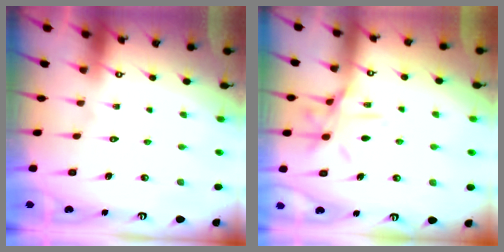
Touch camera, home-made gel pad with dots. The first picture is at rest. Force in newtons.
{"total": 11.5, "press": 11.4, "slide": 0.9}